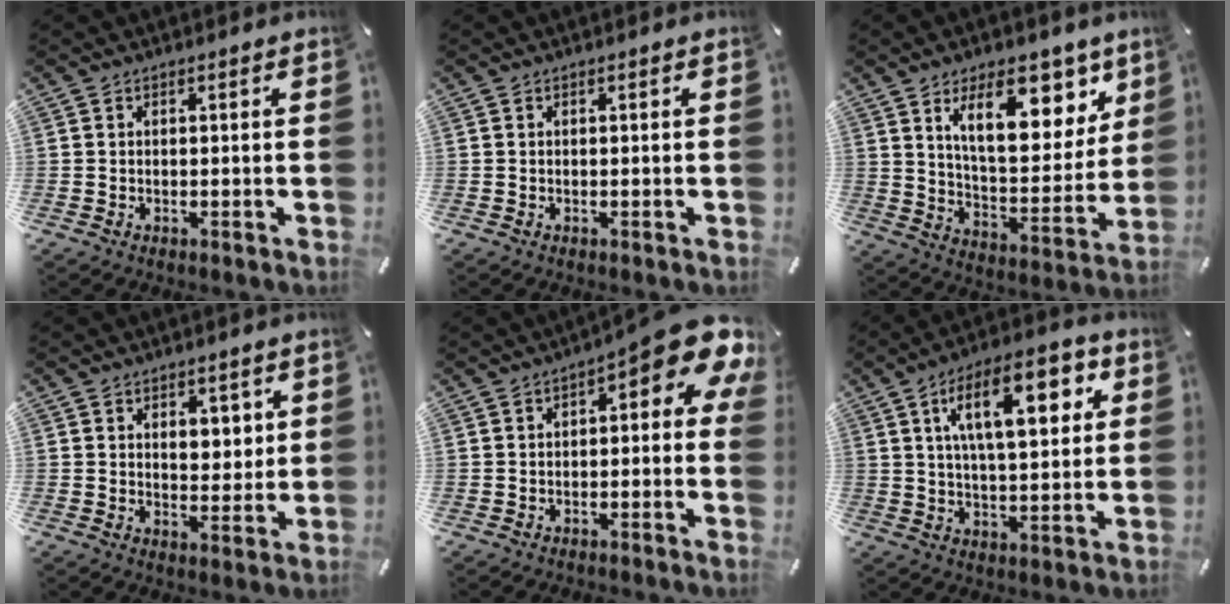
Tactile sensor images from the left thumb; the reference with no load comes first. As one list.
[{"total": 0.0}, {"total": 18.2, "force": [10.1, 8.9, 12.3], "torque": [-0.175, -0.046, 0.167]}, {"total": 4.9, "force": [2.1, 3.5, 2.7], "torque": [-0.023, -0.008, 0.031]}, {"total": 10.2, "force": [3.9, 3.5, 8.8], "torque": [-0.117, -0.036, 0.066]}, {"total": 16.6, "force": [6.4, 7.0, 13.6], "torque": [-0.211, 0.000, 0.099]}]